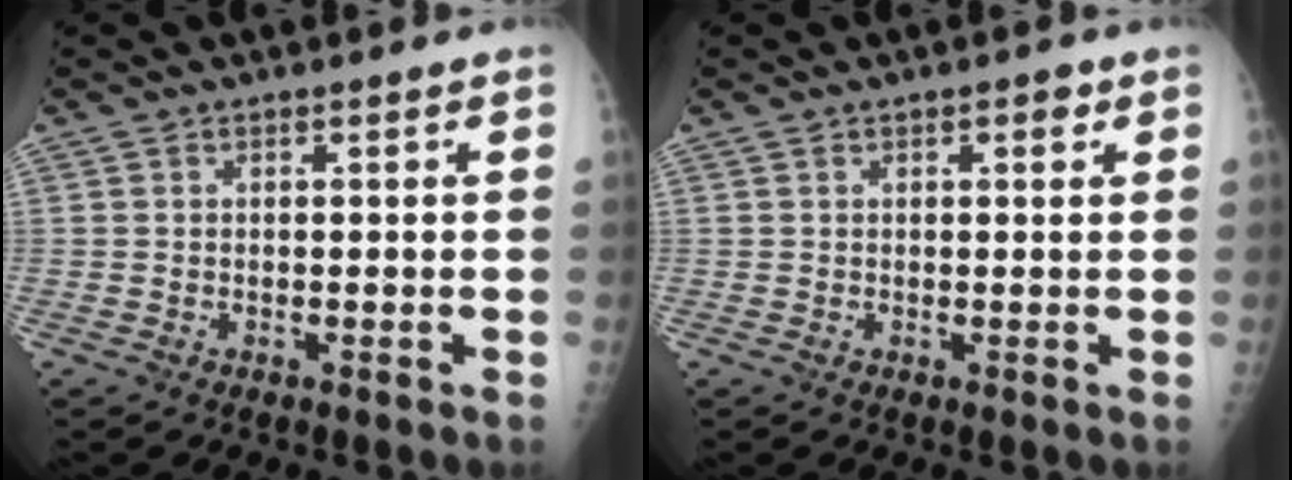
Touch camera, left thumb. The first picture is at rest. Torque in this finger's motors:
{"motor_torque": [-0.18, 0.16, 0.08, 0.23, 0.02]}